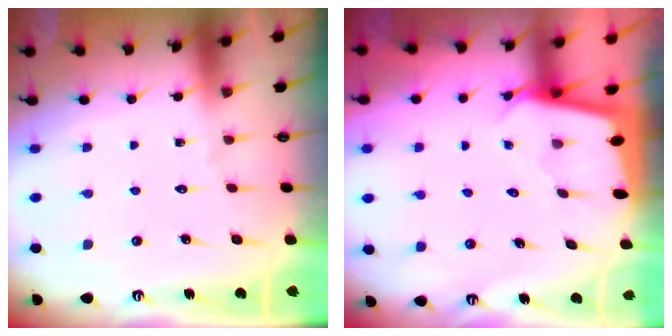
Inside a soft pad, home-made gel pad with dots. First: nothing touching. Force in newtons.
{"total": 2.4, "press": 2.4, "slide": 0.1}